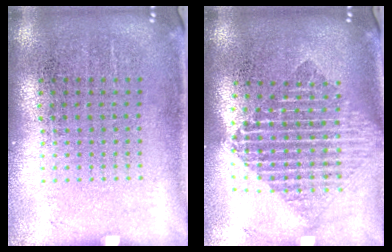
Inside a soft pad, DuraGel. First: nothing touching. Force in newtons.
{"total": 1.9, "press": 1.6, "slide": 1.1}